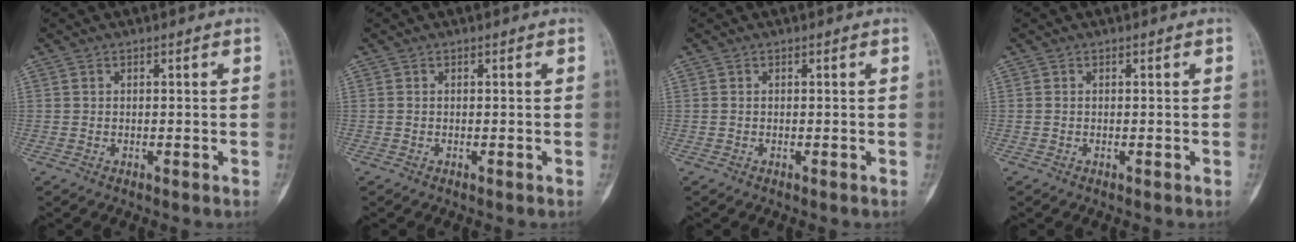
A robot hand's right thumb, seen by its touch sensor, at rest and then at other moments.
{"total": 0.0}
{"total": 0.0}
{"total": 0.0}